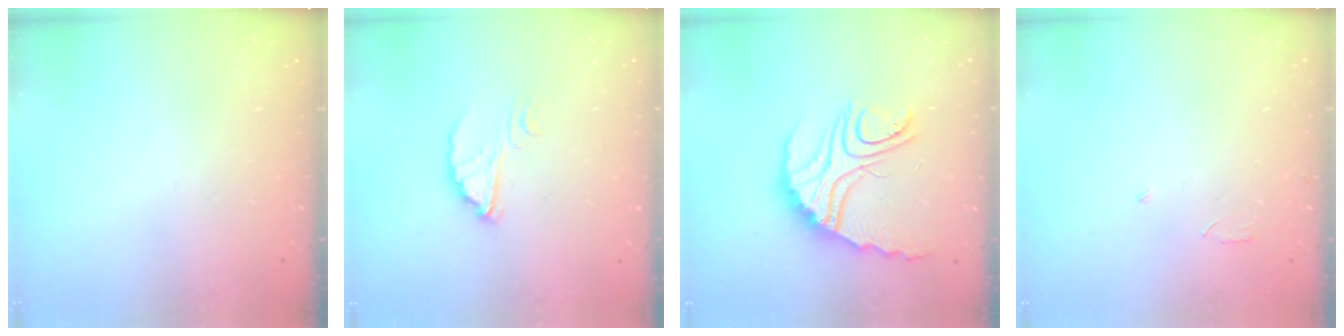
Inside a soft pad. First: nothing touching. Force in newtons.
{"total": 6.1, "press": 6.1, "slide": 0.5}
{"total": 14.1, "press": 14.0, "slide": 1.2}
{"total": 2.6, "press": 2.6, "slide": 0.2}